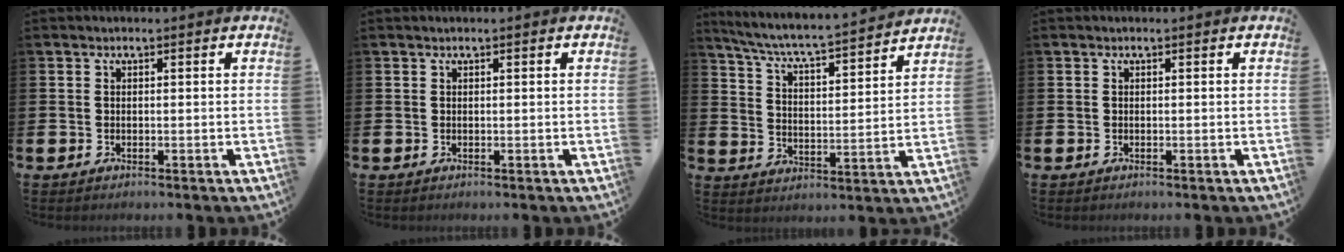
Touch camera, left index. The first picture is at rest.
{"total": 0.0}
{"total": 6.1, "force": [5.8, 0.0, 1.9], "torque": [-0.066, -0.050, 0.095]}
{"total": 0.0}